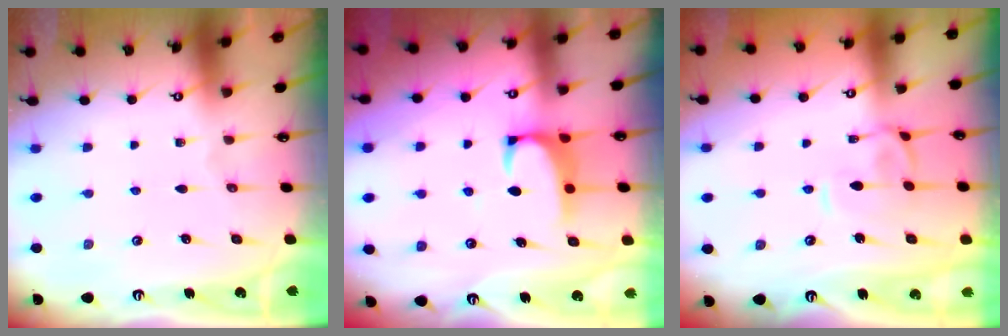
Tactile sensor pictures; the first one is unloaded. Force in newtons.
{"total": 1.9, "press": 1.8, "slide": 0.7}
{"total": 0.8, "press": 0.4, "slide": 0.6}